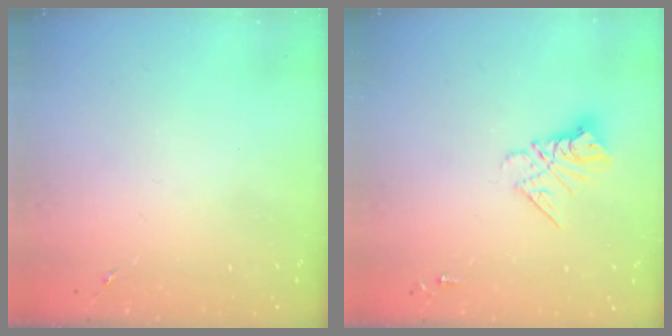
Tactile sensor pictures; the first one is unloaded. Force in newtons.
{"total": 9.8, "press": 9.7, "slide": 0.8}